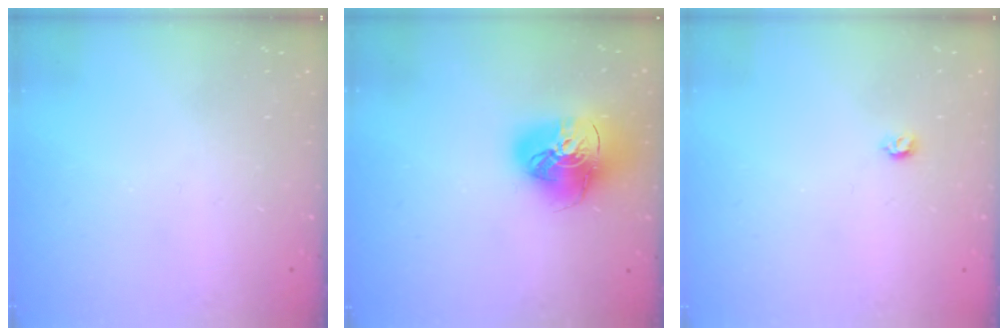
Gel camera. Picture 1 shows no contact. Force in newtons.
{"total": 17.6, "press": 17.5, "slide": 1.7}
{"total": 3.5, "press": 3.5, "slide": 0.5}